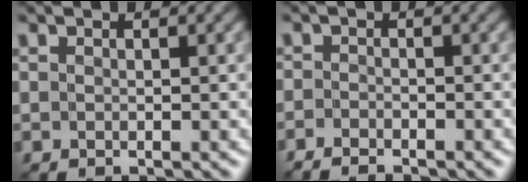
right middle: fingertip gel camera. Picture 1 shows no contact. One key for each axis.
{"total": 2.0, "fx": -2.0, "fy": 0.2, "fz": 0.2, "tx": -0.005, "ty": -0.003, "tz": -0.043}